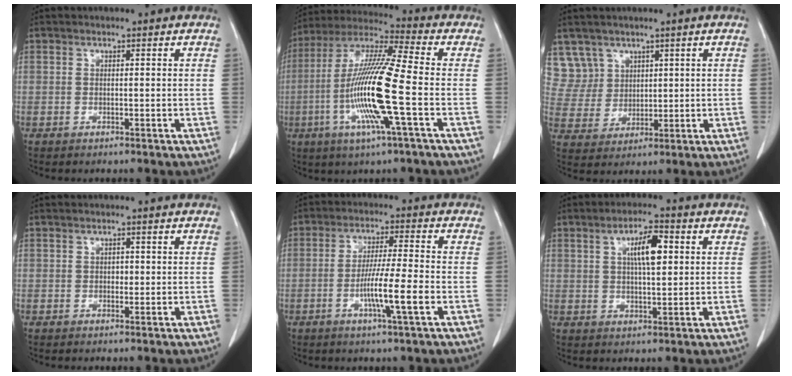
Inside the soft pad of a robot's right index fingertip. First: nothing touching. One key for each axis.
{"total": 15.9, "fx": -3.7, "fy": -0.2, "fz": 15.4, "tx": -0.311, "ty": -0.008, "tz": -0.082}
{"total": 6.4, "fx": 4.0, "fy": 5.0, "fz": -0.4, "tx": 0.015, "ty": 0.007, "tz": 0.089}
{"total": 1.0, "fx": 0.0, "fy": 0.7, "fz": 0.6, "tx": -0.008, "ty": 0.002, "tz": 0.000}
{"total": 8.0, "fx": -2.6, "fy": -0.5, "fz": 7.6, "tx": -0.135, "ty": -0.007, "tz": -0.050}
{"total": 6.4, "fx": 1.8, "fy": 1.6, "fz": 6.0, "tx": -0.104, "ty": 0.007, "tz": 0.031}